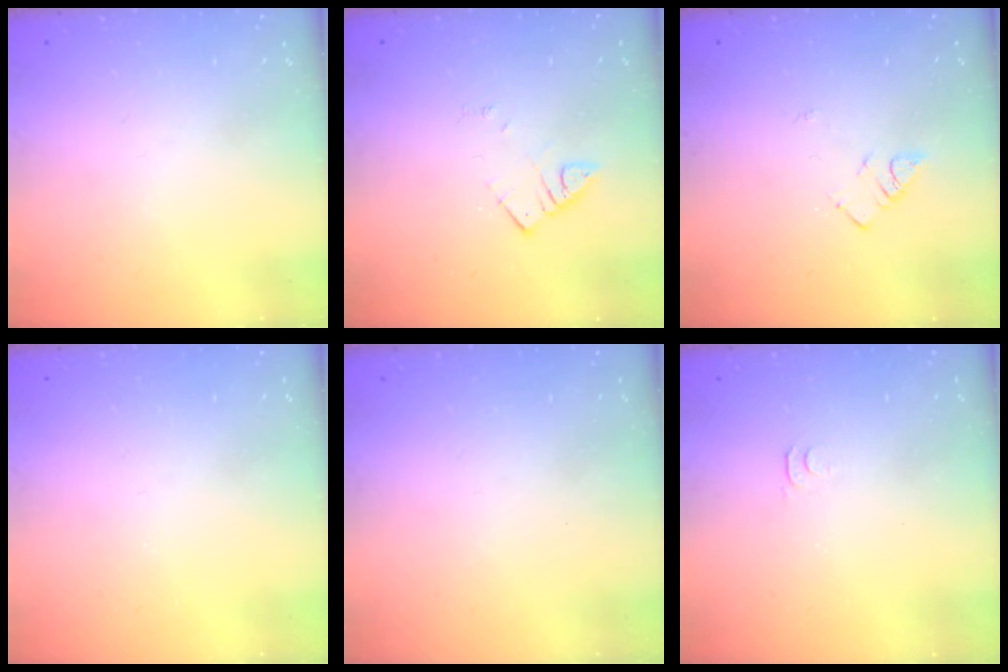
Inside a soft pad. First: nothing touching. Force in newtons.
{"total": 2.6, "press": 2.6, "slide": 0.1}
{"total": 2.8, "press": 2.7, "slide": 0.4}
{"total": 0.0}
{"total": 1.5, "press": 1.5, "slide": 0.1}
{"total": 2.8, "press": 2.7, "slide": 0.5}